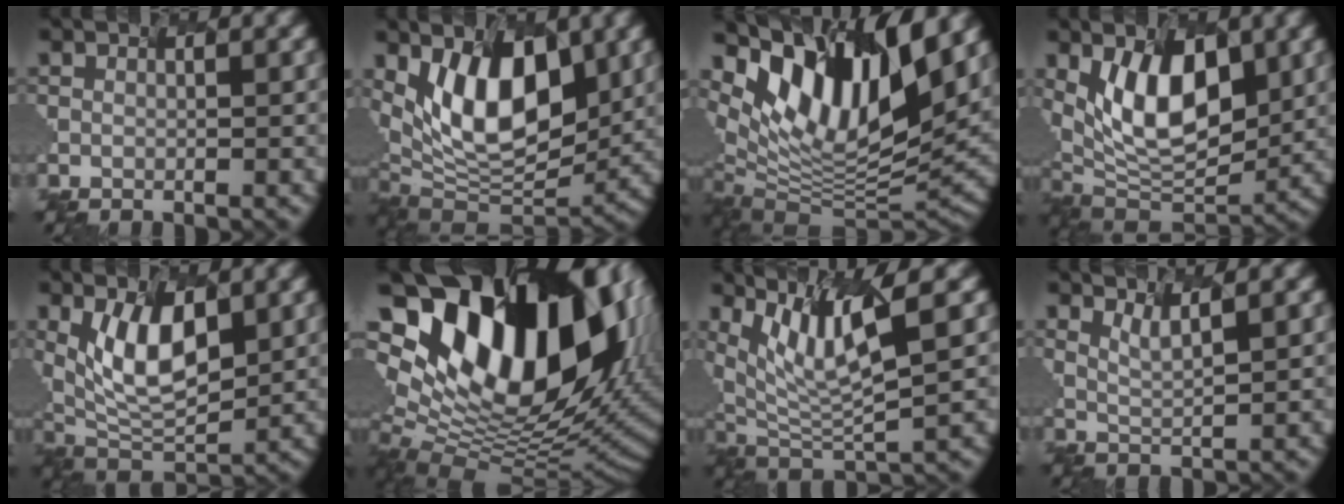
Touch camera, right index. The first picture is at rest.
{"total": 9.8, "force": [1.8, 5.2, 8.1], "torque": [-0.137, -0.013, 0.037]}
{"total": 12.4, "force": [6.7, 5.2, 9.0], "torque": [-0.179, 0.004, 0.140]}
{"total": 8.7, "force": [1.4, 4.4, 7.4], "torque": [-0.131, -0.008, 0.028]}
{"total": 6.5, "force": [1.0, 3.2, 5.6], "torque": [-0.122, -0.009, 0.032]}
{"total": 18.5, "force": [5.5, 11.3, 13.6], "torque": [-0.248, 0.004, 0.114]}
{"total": 7.5, "force": [3.9, 1.2, 6.3], "torque": [-0.129, 0.005, 0.094]}
{"total": 1.7, "force": [1.1, -0.1, 1.3], "torque": [-0.041, -0.004, 0.040]}